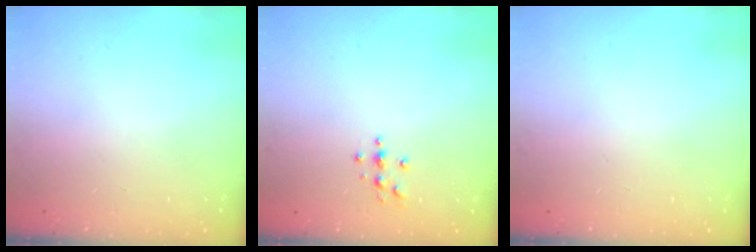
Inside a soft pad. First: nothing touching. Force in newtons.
{"total": 3.3, "press": 3.3, "slide": 0.5}
{"total": 0.0}